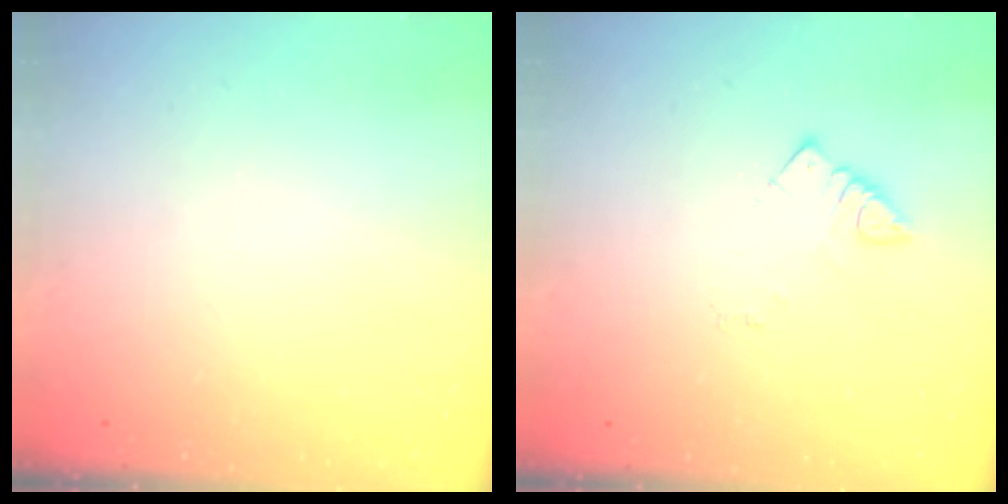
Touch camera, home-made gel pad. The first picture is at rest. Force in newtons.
{"total": 2.6, "press": 2.6, "slide": 0.1}